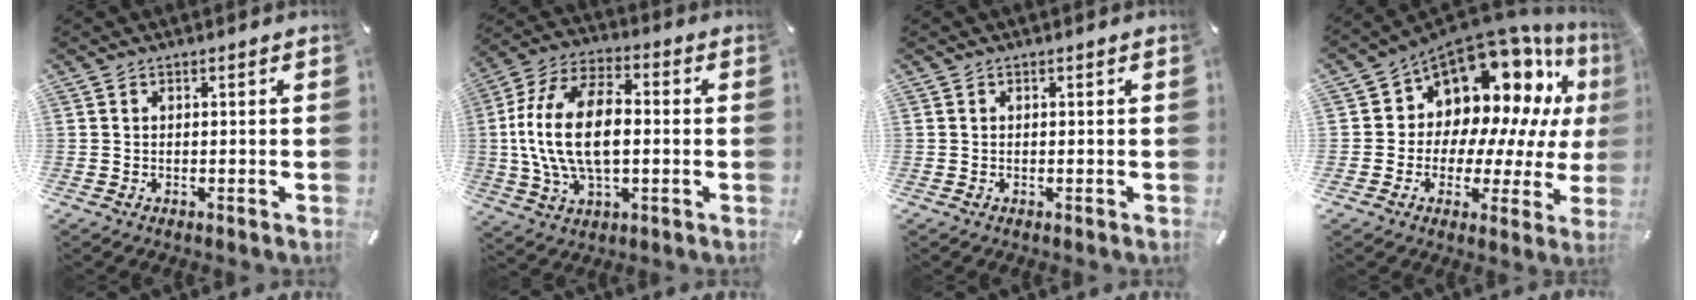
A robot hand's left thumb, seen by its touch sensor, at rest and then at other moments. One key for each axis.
{"total": 17.2, "fx": -0.4, "fy": 10.1, "fz": 13.9, "tx": -0.305, "ty": 0.003, "tz": -0.008}
{"total": 0.0}
{"total": 14.5, "fx": 10.1, "fy": 9.0, "fz": 5.5, "tx": -0.083, "ty": -0.110, "tz": 0.182}